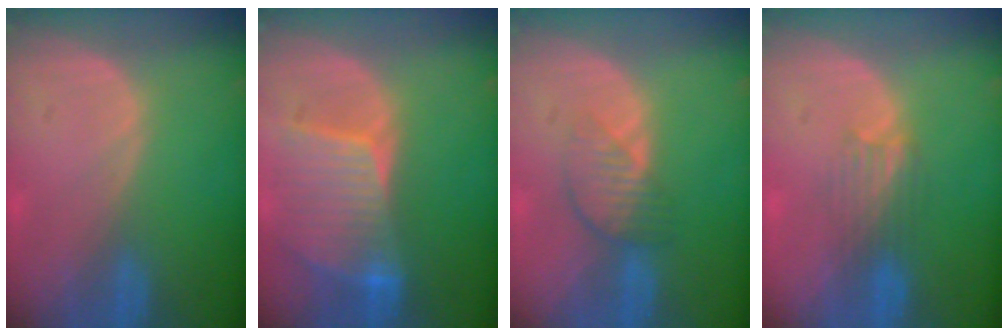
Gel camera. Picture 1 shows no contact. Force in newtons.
{"total": 8.7, "press": 7.8, "slide": 3.9}
{"total": 4.2, "press": 3.7, "slide": 1.8}
{"total": 3.3, "press": 3.3, "slide": 0.1}